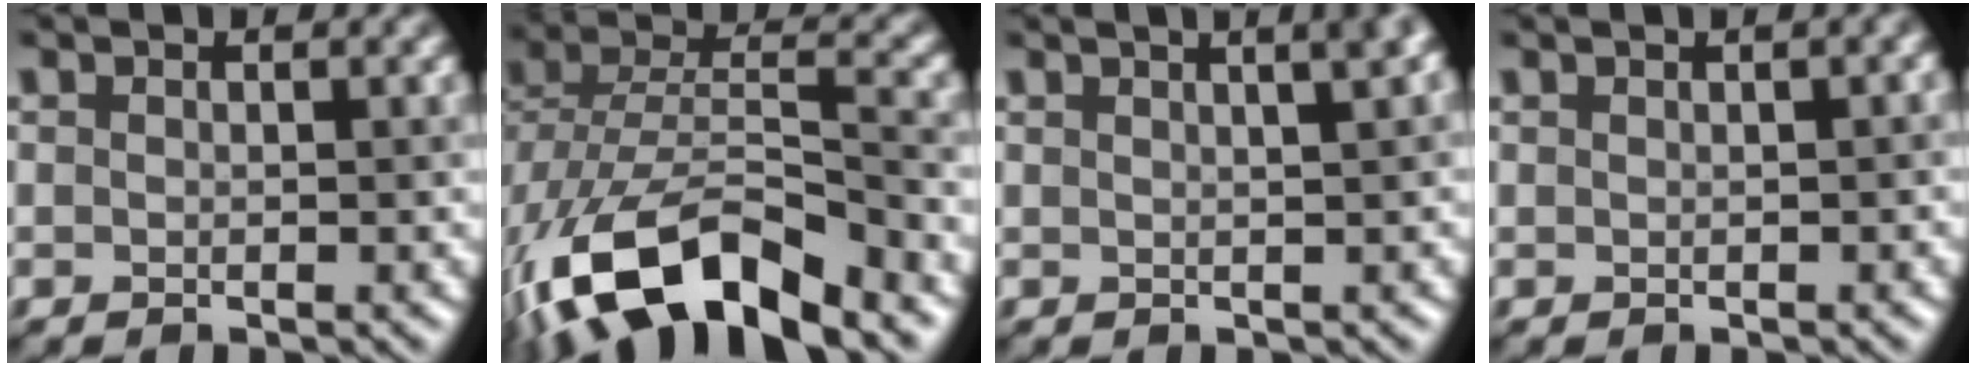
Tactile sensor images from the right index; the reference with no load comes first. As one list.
[{"total": 13.0, "force": [-7.1, 5.6, 9.3], "torque": [-0.187, 0.000, -0.136]}, {"total": 5.9, "force": [2.9, 2.6, 4.4], "torque": [-0.011, 0.049, -0.002]}, {"total": 1.4, "force": [0.1, 0.1, 1.4], "torque": [-0.015, 0.006, 0.000]}]